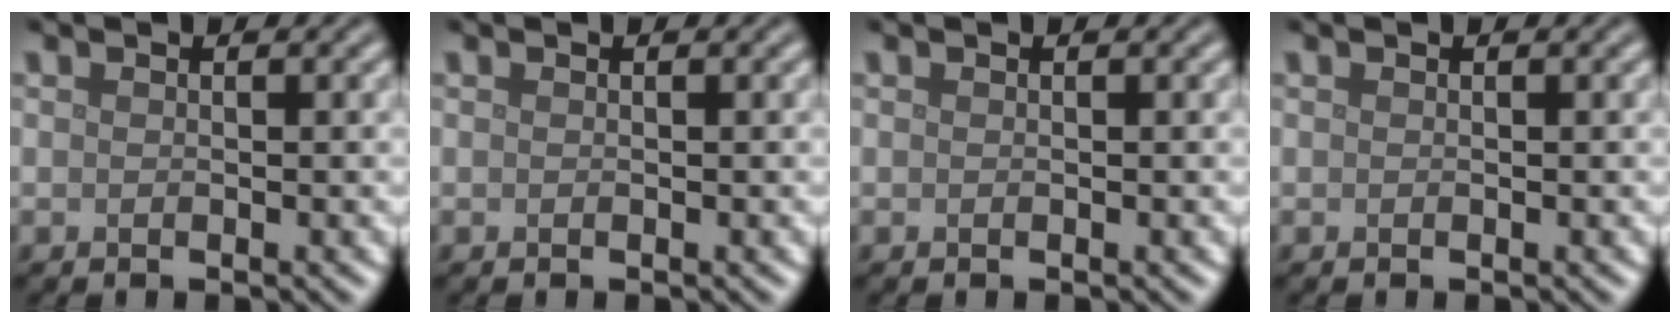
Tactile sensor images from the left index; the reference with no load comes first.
{"total": 0.0}
{"total": 0.0}
{"total": 0.0}